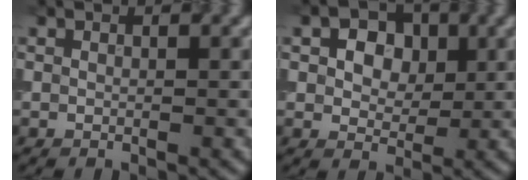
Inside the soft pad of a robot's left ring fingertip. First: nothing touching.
{"total": 4.5, "force": [1.4, 3.2, 2.9], "torque": [-0.042, 0.010, 0.002]}